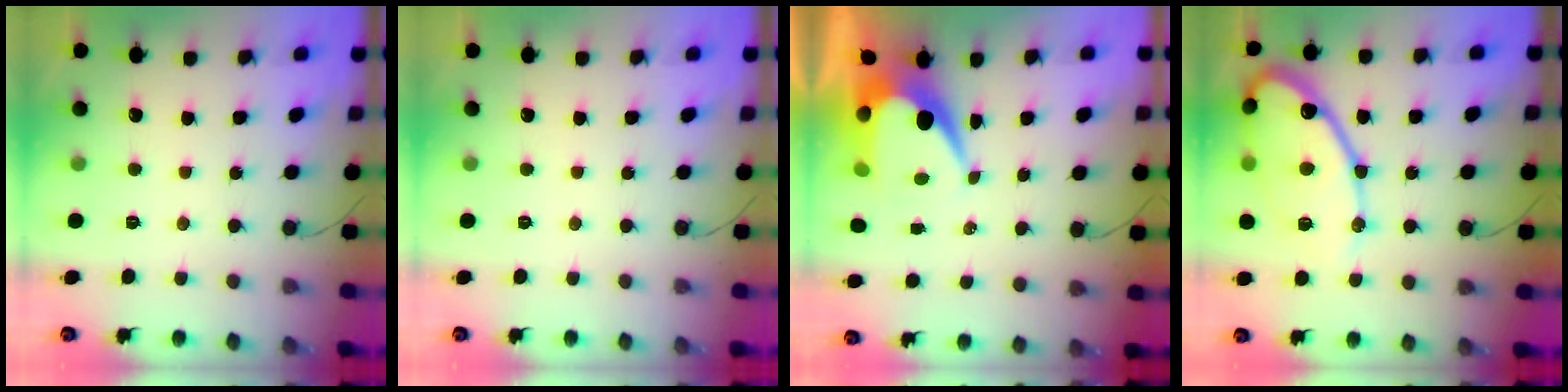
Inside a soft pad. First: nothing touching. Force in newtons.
{"total": 0.0}
{"total": 8.4, "press": 8.3, "slide": 0.7}
{"total": 17.9, "press": 17.8, "slide": 1.6}